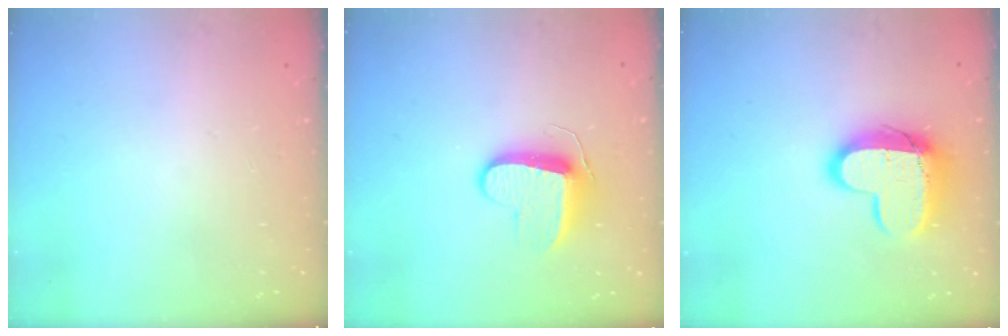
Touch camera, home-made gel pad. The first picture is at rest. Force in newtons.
{"total": 9.4, "press": 9.4, "slide": 0.5}
{"total": 14.1, "press": 14.1, "slide": 1.1}